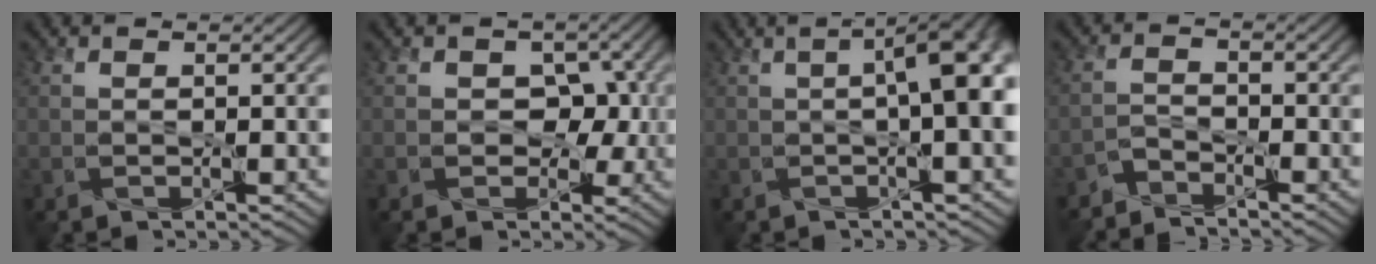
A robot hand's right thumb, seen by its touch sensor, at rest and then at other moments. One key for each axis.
{"total": 4.7, "fx": -0.2, "fy": 3.8, "fz": 2.8, "tx": -0.030, "ty": -0.001, "tz": -0.007}
{"total": 8.3, "fx": 0.6, "fy": 2.1, "fz": 8.1, "tx": -0.106, "ty": 0.012, "tz": 0.008}
{"total": 3.0, "fx": -2.9, "fy": 0.9, "fz": 0.4, "tx": -0.007, "ty": 0.000, "tz": -0.068}